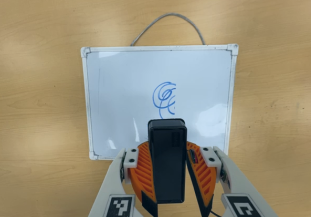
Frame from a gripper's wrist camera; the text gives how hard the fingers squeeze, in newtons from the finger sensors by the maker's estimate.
{"total": 9.0, "left": 8.9, "right": 9.1}